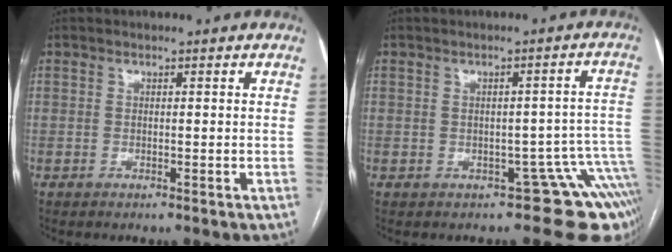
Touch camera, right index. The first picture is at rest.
{"total": 8.2, "force": [-5.1, 4.1, 4.9], "torque": [-0.019, 0.040, -0.055]}